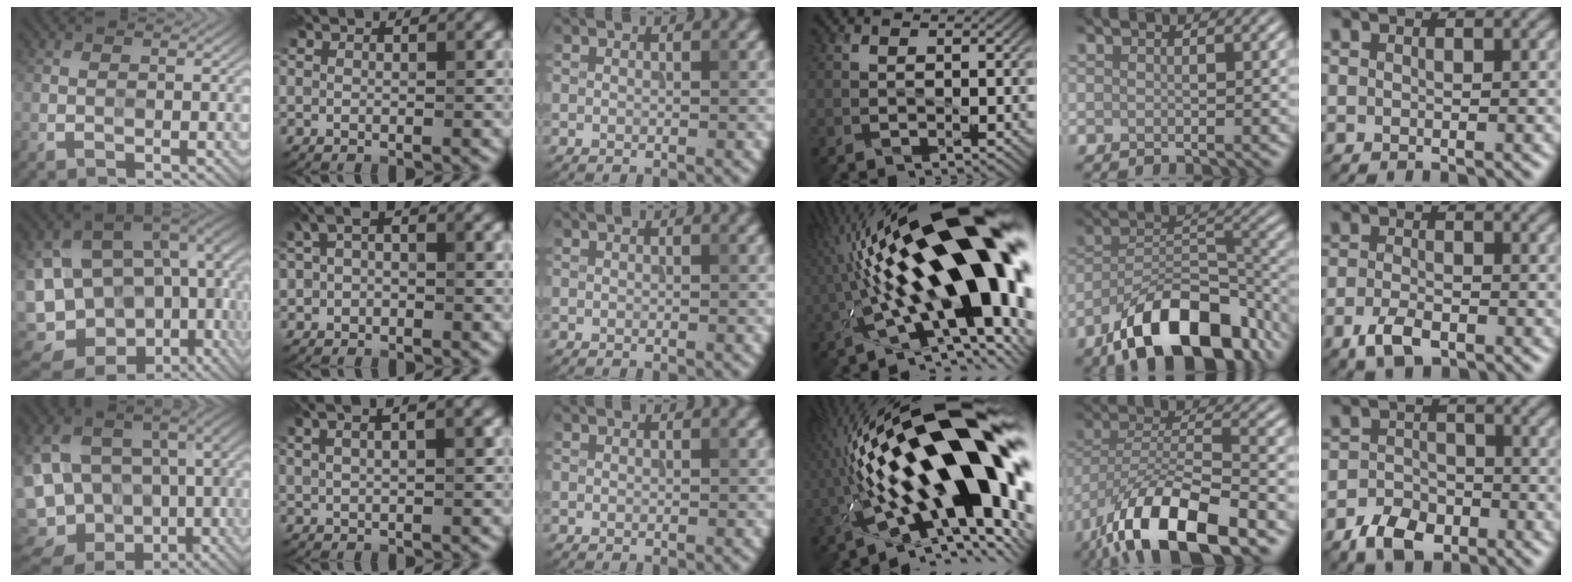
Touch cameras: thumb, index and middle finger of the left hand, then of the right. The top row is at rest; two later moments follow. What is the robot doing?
{"motion": "wipe", "object": "glass cup"}